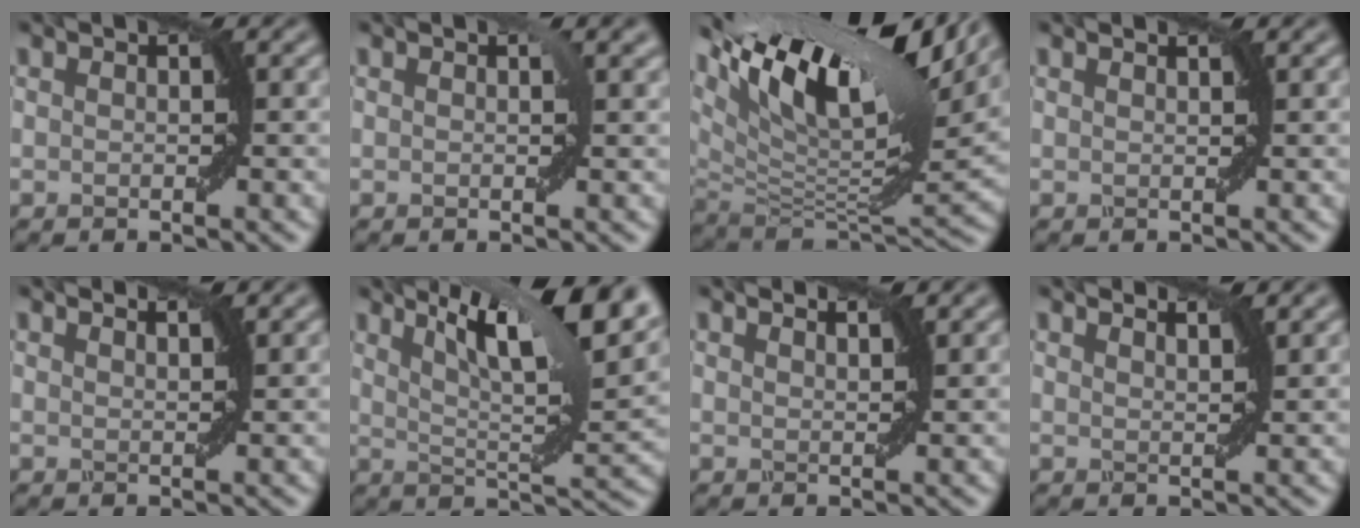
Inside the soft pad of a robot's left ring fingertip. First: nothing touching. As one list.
[{"total": 1.0, "force": [0.5, 0.1, 0.8], "torque": [-0.008, 0.000, 0.008]}, {"total": 16.8, "force": [9.3, 6.1, 12.6], "torque": [-0.241, 0.036, 0.158]}, {"total": 0.8, "force": [0.8, -0.1, 0.2], "torque": [-0.003, -0.002, 0.010]}, {"total": 2.4, "force": [2.1, 0.5, 1.0], "torque": [0.004, 0.000, 0.013]}, {"total": 11.9, "force": [7.1, 2.7, 9.2], "torque": [-0.126, 0.016, 0.110]}, {"total": 2.7, "force": [2.4, 0.5, 1.1], "torque": [0.005, 0.001, 0.016]}, {"total": 3.2, "force": [2.9, 0.6, 1.3], "torque": [0.003, 0.005, 0.019]}]